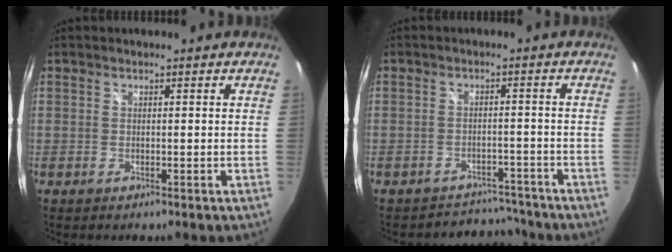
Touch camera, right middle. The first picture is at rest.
{"total": 7.3, "force": [-6.8, 2.7, 0.2], "torque": [-0.007, 0.015, -0.089]}